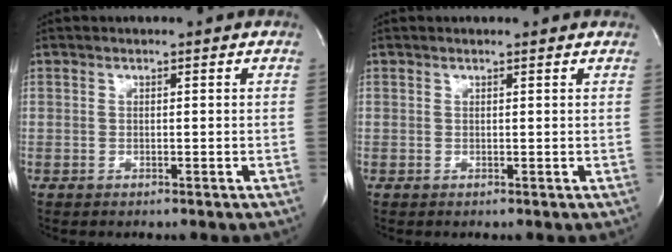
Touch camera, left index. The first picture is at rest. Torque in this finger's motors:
{"motor_torque": [0.00, -0.02, -0.22, -0.09]}